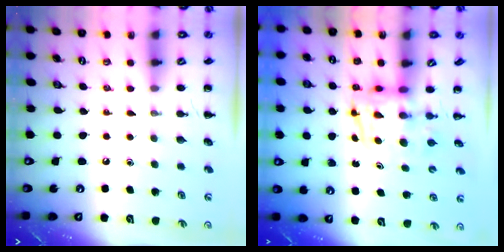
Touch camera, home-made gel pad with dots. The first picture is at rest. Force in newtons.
{"total": 3.7, "press": 3.7, "slide": 0.5}